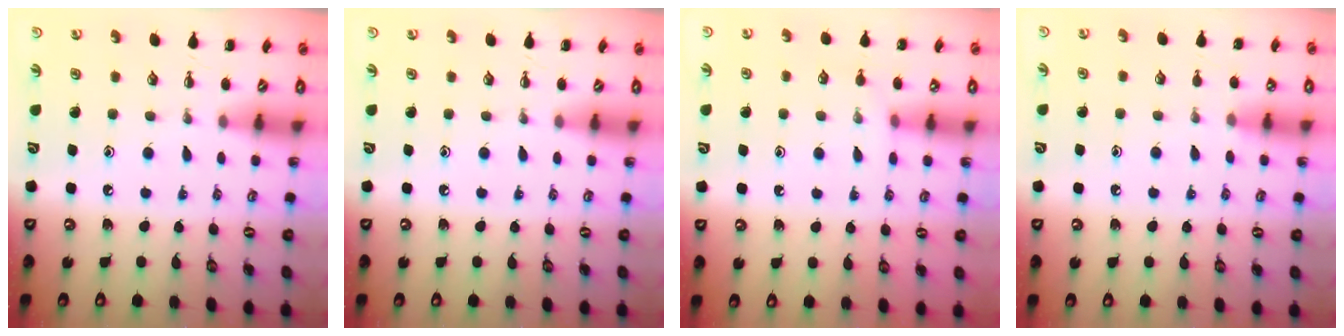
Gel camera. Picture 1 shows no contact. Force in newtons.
{"total": 0.0}
{"total": 4.9, "press": 4.8, "slide": 1.2}
{"total": 6.8, "press": 6.4, "slide": 2.3}